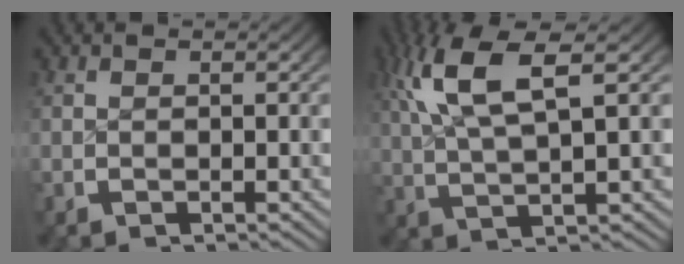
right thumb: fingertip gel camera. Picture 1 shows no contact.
{"total": 6.9, "force": [2.7, 2.8, 5.7], "torque": [-0.119, 0.004, 0.054]}